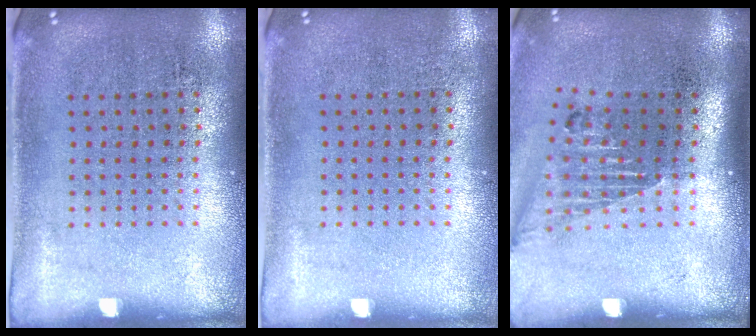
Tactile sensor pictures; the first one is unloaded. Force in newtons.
{"total": 0.0}
{"total": 1.6, "press": 1.2, "slide": 1.0}